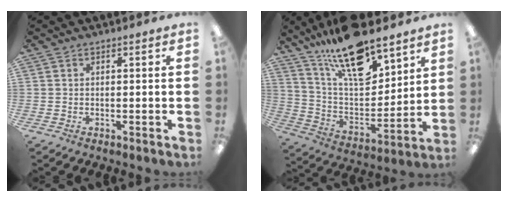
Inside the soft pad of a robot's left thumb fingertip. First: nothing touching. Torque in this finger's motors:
{"motor_torque": [0.60, 0.66, 1.42, -1.35, 0.14]}